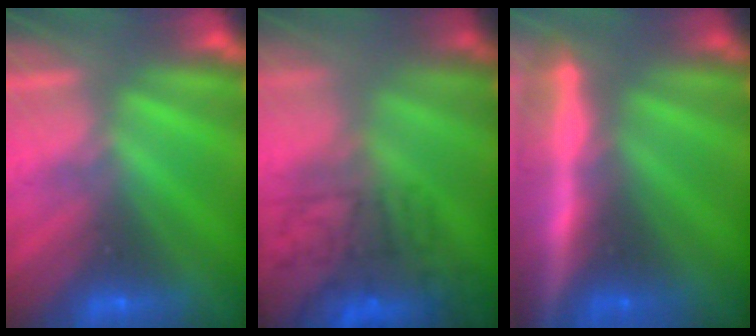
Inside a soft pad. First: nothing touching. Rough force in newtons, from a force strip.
{"total": 7.8}
{"total": 7.0}